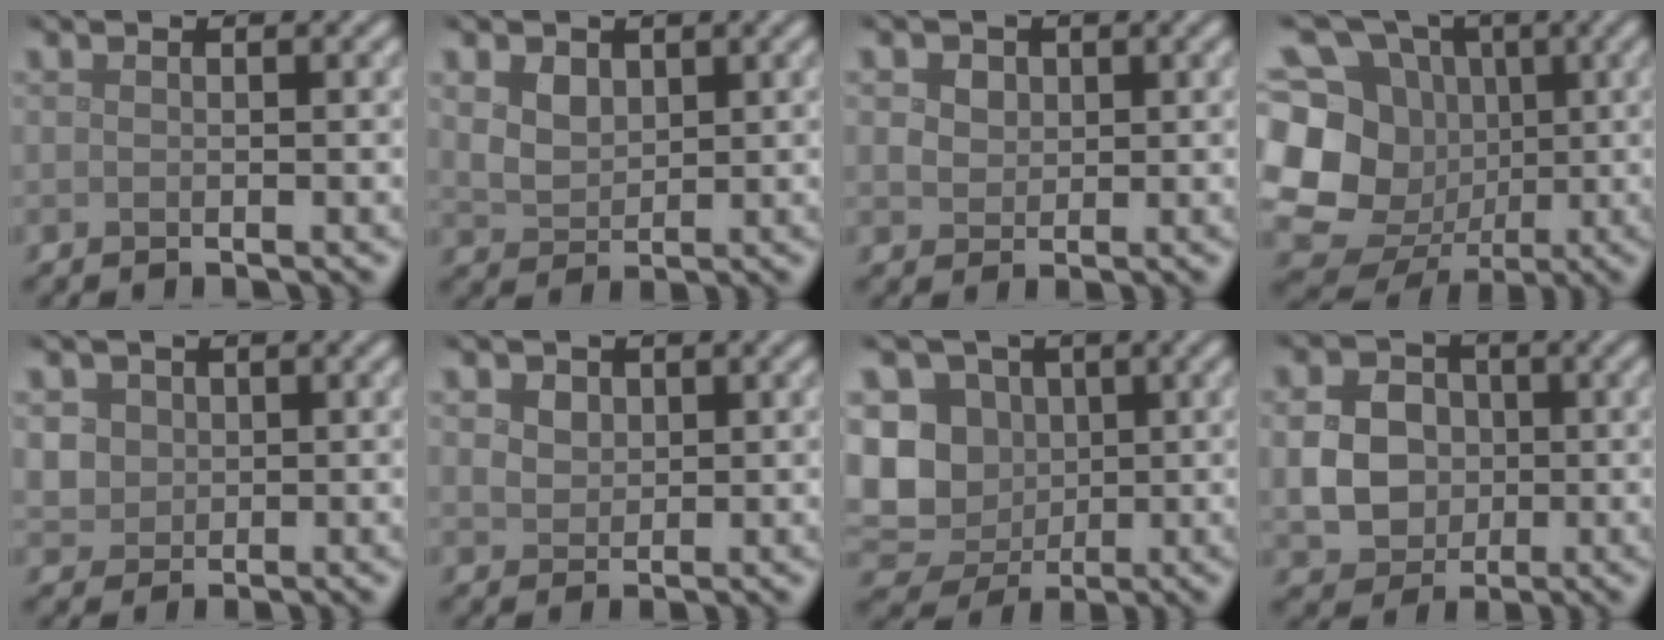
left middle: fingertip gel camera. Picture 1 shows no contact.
{"total": 2.9, "force": [1.4, 2.0, 1.6], "torque": [-0.033, -0.001, 0.024]}
{"total": 3.6, "force": [1.7, 2.6, 1.7], "torque": [-0.038, 0.008, 0.022]}
{"total": 17.2, "force": [-0.9, 15.6, 7.3], "torque": [-0.185, 0.002, -0.038]}
{"total": 3.1, "force": [1.0, 2.7, 1.1], "torque": [-0.030, 0.005, 0.025]}
{"total": 3.5, "force": [1.8, 2.4, 1.7], "torque": [-0.045, 0.009, 0.030]}
{"total": 9.6, "force": [0.2, 8.3, 4.8], "torque": [-0.095, -0.010, -0.014]}
{"total": 5.1, "force": [-0.1, 4.3, 2.8], "torque": [-0.055, 0.006, -0.005]}